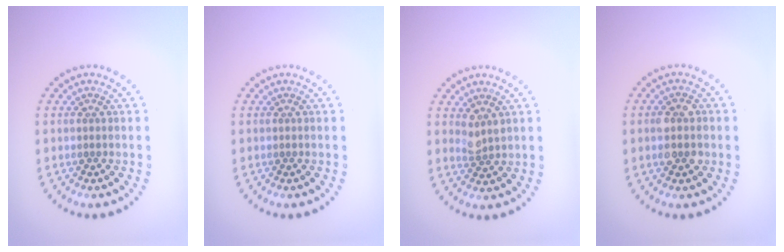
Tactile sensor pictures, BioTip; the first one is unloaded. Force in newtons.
{"total": 0.0}
{"total": 1.5, "press": 1.3, "slide": 0.8}
{"total": 2.5, "press": 2.5, "slide": 0.3}